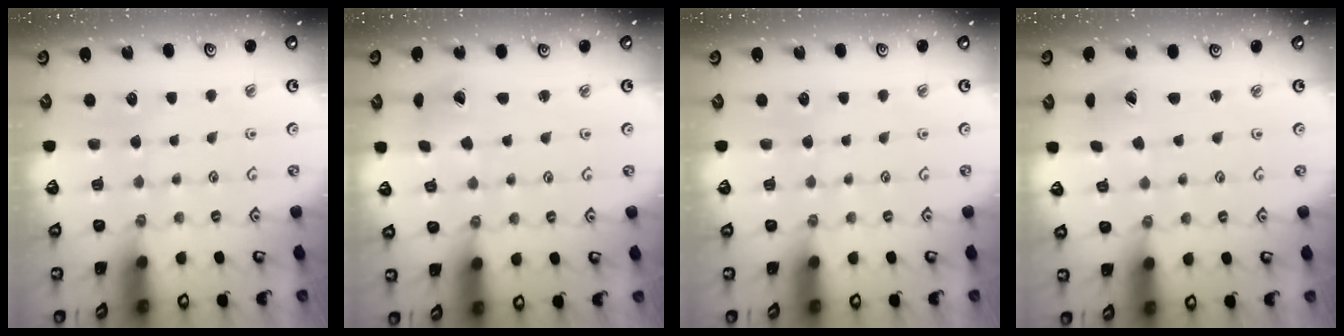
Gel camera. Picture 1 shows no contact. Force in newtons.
{"total": 1.8, "press": 1.8, "slide": 0.2}
{"total": 0.0}
{"total": 1.7, "press": 1.7, "slide": 0.1}